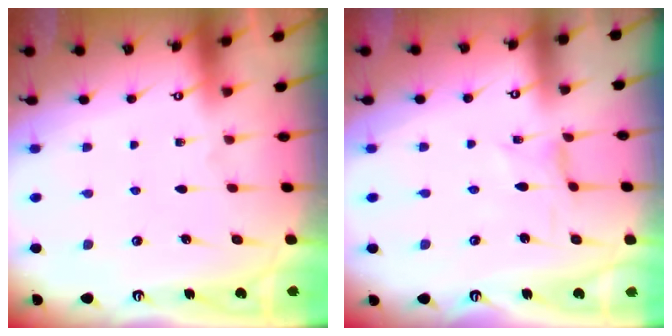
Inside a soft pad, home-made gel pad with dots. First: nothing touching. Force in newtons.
{"total": 0.0}